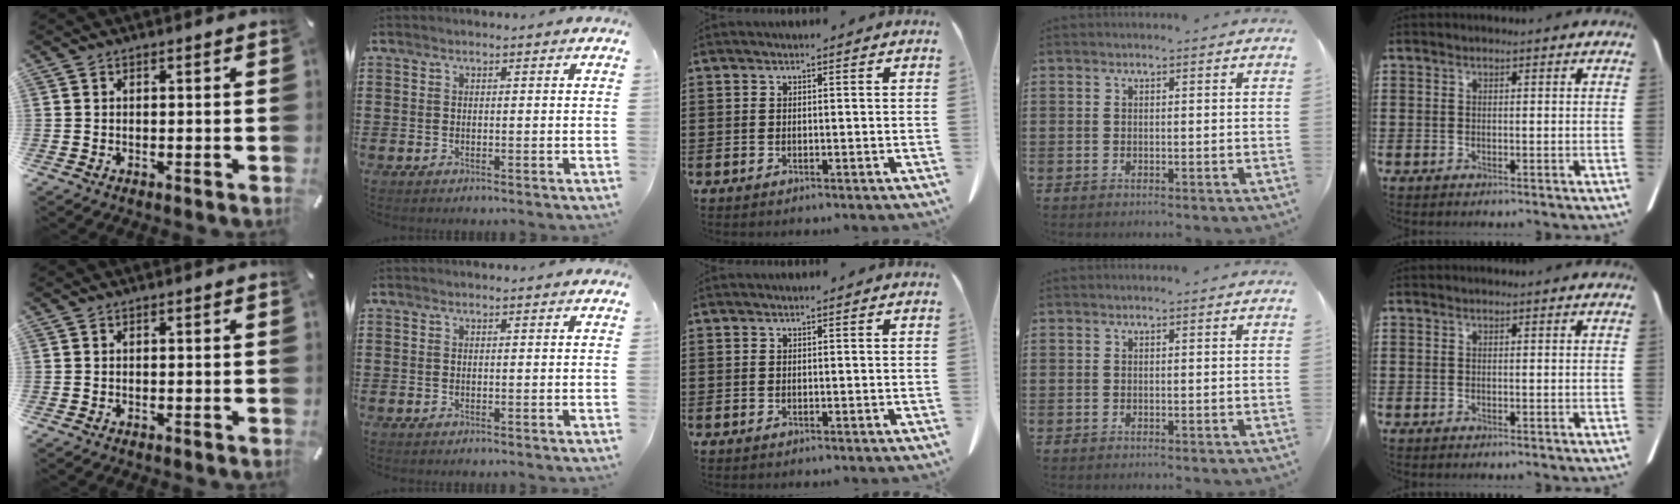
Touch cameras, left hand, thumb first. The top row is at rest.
{}